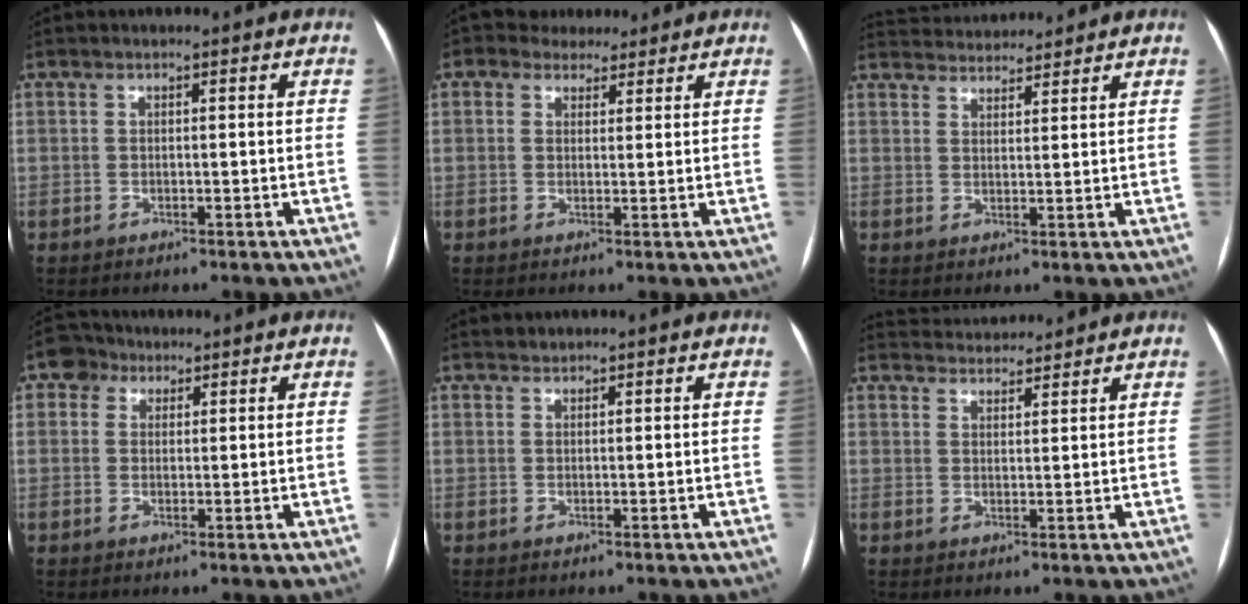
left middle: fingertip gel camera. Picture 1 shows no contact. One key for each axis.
{"total": 5.0, "fx": 3.7, "fy": 3.0, "fz": 1.2, "tx": -0.019, "ty": 0.023, "tz": 0.059}
{"total": 8.6, "fx": 8.4, "fy": 1.5, "fz": 1.5, "tx": -0.028, "ty": 0.027, "tz": 0.126}
{"total": 3.4, "fx": 1.8, "fy": 2.8, "fz": 0.5, "tx": -0.011, "ty": 0.014, "tz": 0.028}
{"total": 0.7, "fx": 0.6, "fy": 0.0, "fz": -0.3, "tx": 0.000, "ty": 0.004, "tz": 0.012}
{"total": 7.1, "fx": 6.9, "fy": 1.1, "fz": 0.9, "tx": -0.017, "ty": 0.024, "tz": 0.103}